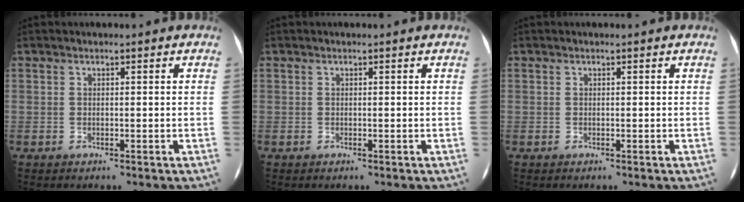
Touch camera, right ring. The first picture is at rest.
{"total": 0.0}
{"total": 0.0}